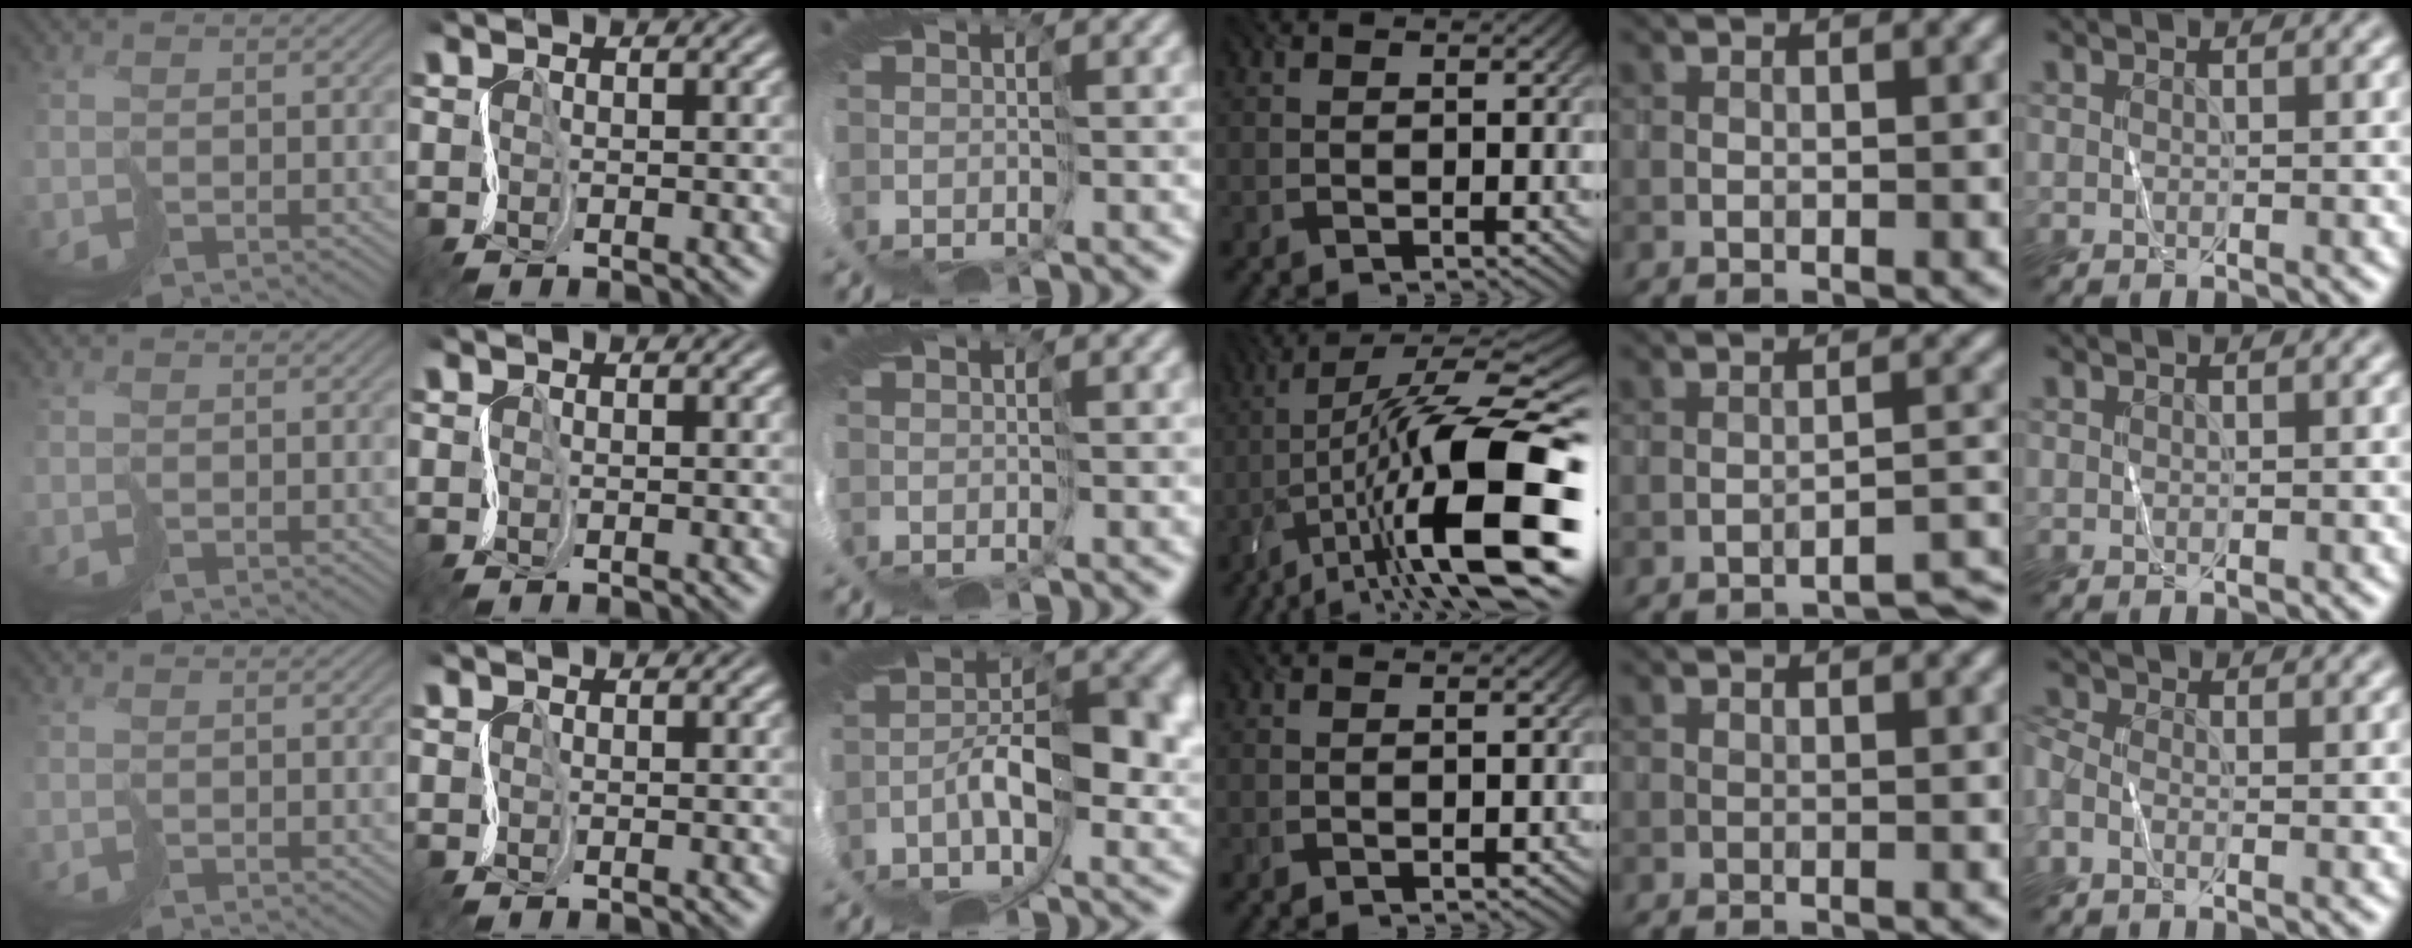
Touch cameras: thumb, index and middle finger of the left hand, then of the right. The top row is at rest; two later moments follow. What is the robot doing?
{"motion": "cut", "object": "tape"}